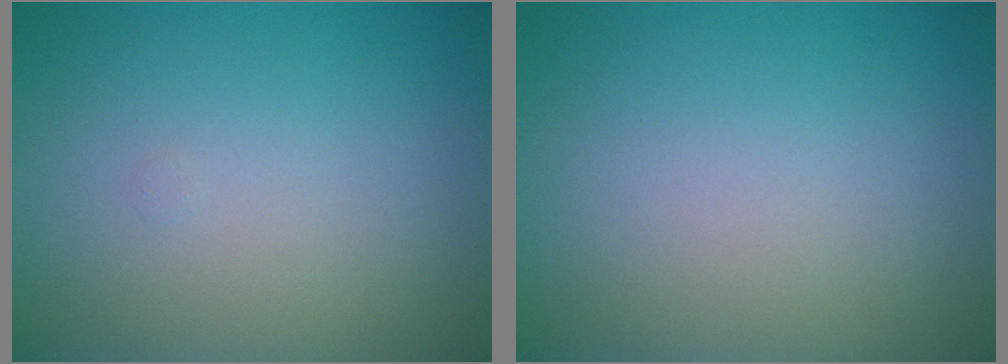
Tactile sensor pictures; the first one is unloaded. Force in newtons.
{"total": 0.0}